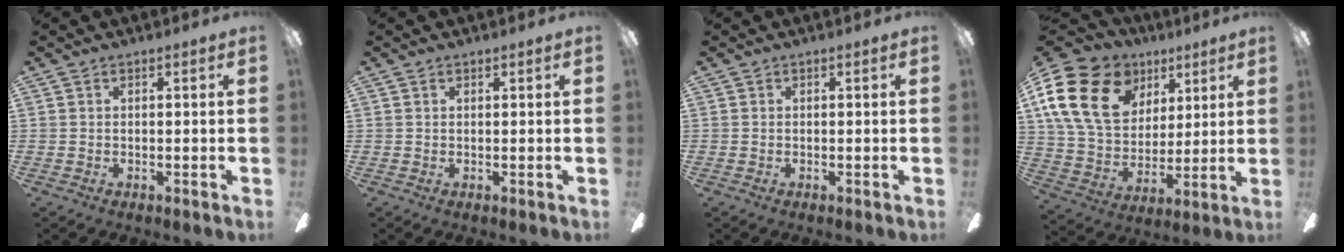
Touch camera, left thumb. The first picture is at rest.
{"total": 0.5, "force": [0.4, 0.2, 0.2], "torque": [-0.006, 0.002, 0.007]}
{"total": 0.0}
{"total": 22.9, "force": [9.5, 16.5, 12.7], "torque": [-0.259, -0.025, 0.175]}